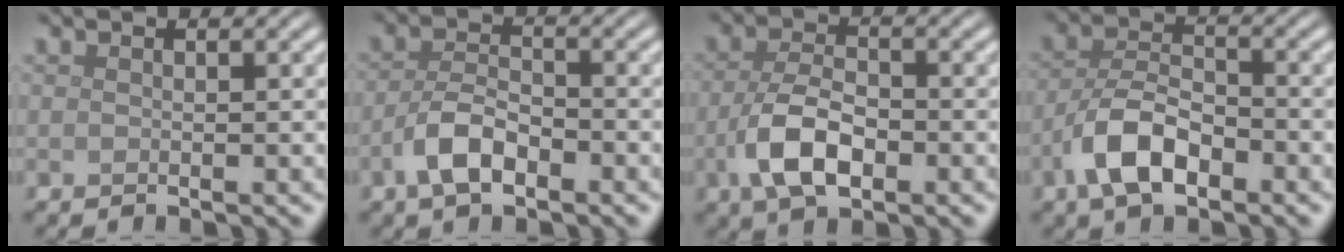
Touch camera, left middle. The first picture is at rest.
{"total": 3.9, "force": [-2.0, 1.8, 2.8], "torque": [-0.056, 0.005, -0.043]}
{"total": 5.3, "force": [-1.9, 2.7, 4.2], "torque": [-0.089, -0.002, -0.039]}
{"total": 5.5, "force": [-2.8, 2.6, 3.9], "torque": [-0.071, 0.006, -0.059]}